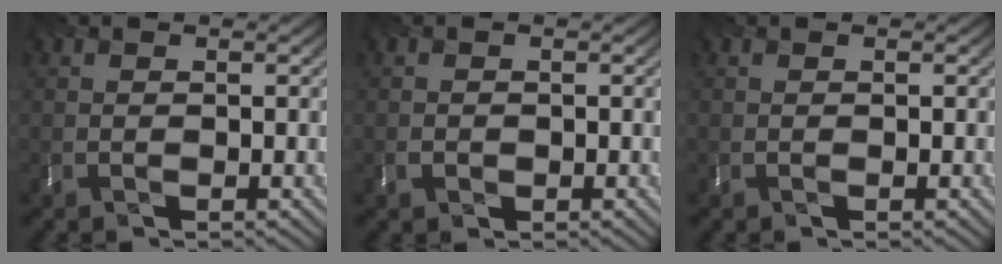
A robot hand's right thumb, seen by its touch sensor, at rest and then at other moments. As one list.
[{"total": 1.1, "force": [-0.7, 0.8, 0.1], "torque": [-0.002, -0.007, -0.020]}, {"total": 0.0}]